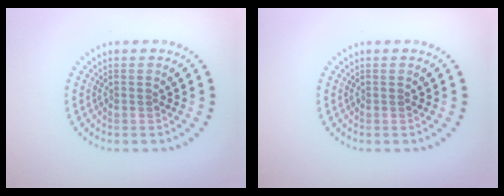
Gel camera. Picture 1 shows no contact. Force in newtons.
{"total": 0.0}